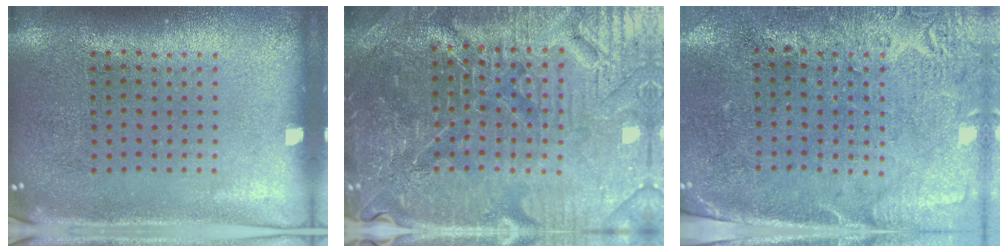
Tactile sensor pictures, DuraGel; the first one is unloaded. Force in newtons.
{"total": 5.5, "press": 5.2, "slide": 1.9}
{"total": 2.7, "press": 2.3, "slide": 1.4}